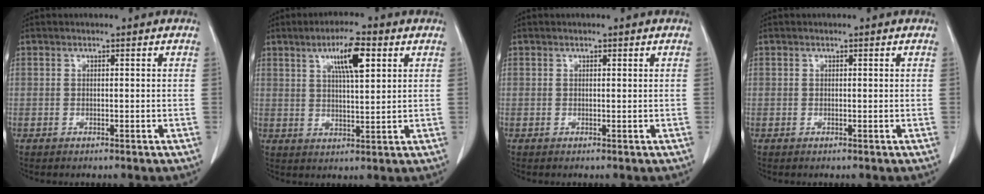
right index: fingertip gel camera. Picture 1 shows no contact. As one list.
[{"total": 7.6, "force": [3.4, 1.5, 6.6], "torque": [-0.114, 0.005, 0.057]}, {"total": 0.0}, {"total": 0.0}]